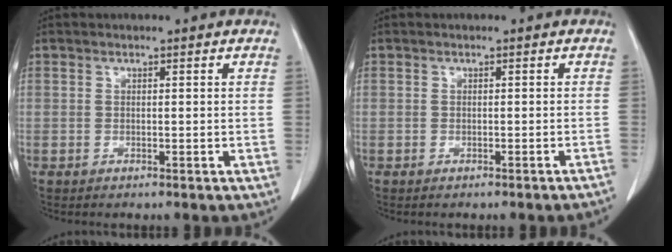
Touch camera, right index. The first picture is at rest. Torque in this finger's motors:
{"motor_torque": [0.05, -0.03, 0.01, 0.01]}